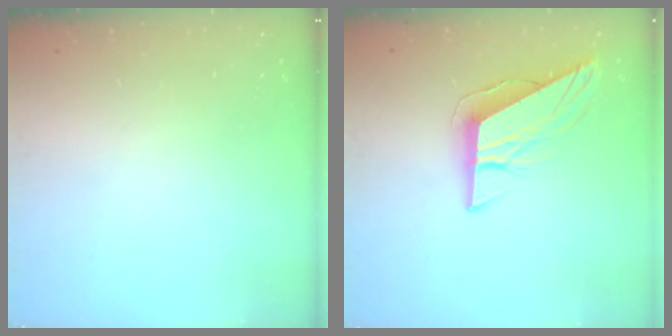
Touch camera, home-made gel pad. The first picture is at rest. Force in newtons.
{"total": 9.4, "press": 9.4, "slide": 0.4}